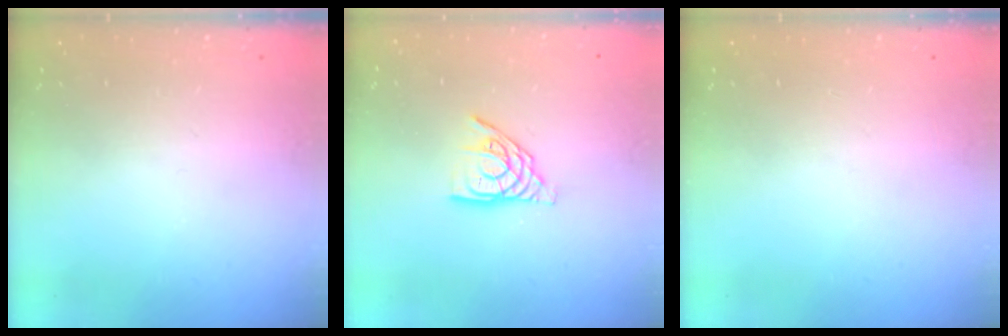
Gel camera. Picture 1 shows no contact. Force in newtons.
{"total": 9.8, "press": 9.8, "slide": 0.9}
{"total": 0.0}